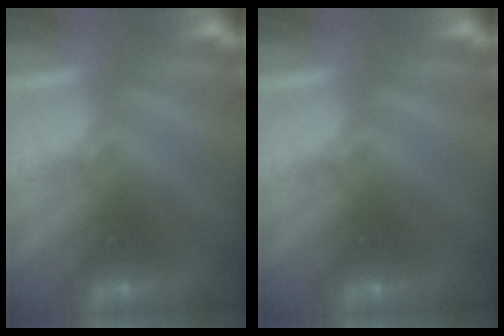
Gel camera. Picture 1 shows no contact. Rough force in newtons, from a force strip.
{"total": 0.0}